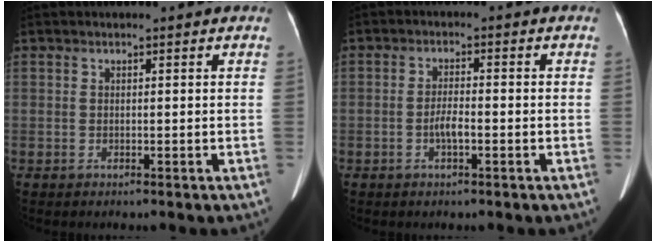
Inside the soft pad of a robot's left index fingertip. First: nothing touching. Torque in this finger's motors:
{"motor_torque": [-0.25, 0.05, -0.07, -0.02]}